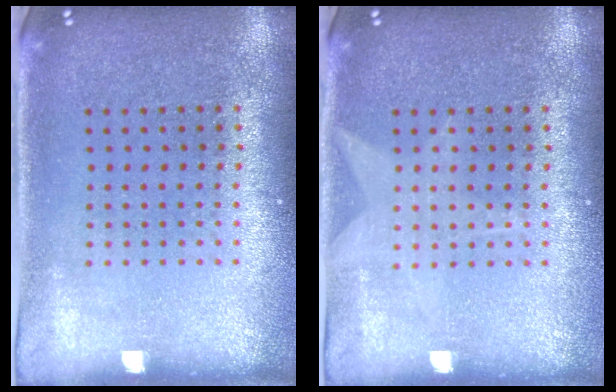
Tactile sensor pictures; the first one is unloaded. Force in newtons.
{"total": 1.0, "press": 1.0, "slide": 0.1}